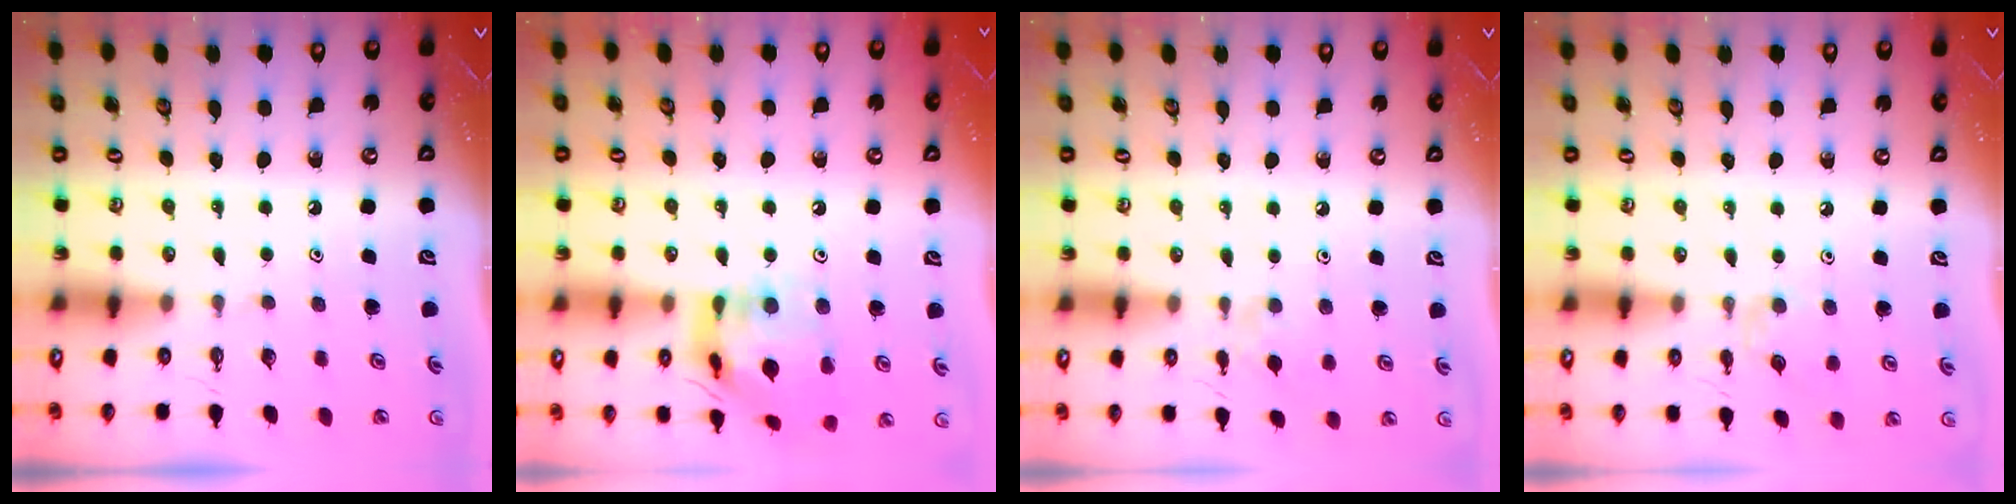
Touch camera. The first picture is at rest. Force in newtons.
{"total": 16.9, "press": 16.8, "slide": 1.7}
{"total": 4.1, "press": 4.0, "slide": 0.6}
{"total": 4.8, "press": 4.7, "slide": 0.6}